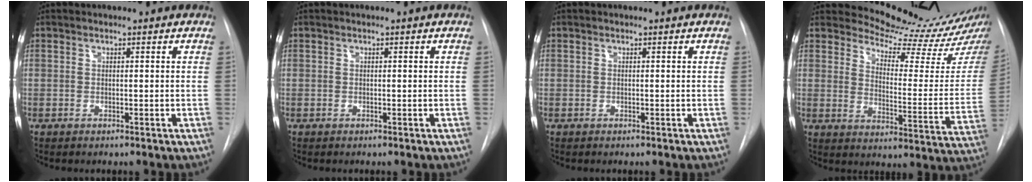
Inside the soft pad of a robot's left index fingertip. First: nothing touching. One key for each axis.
{"total": 0.0}
{"total": 0.0}
{"total": 14.3, "fx": 13.9, "fy": -1.0, "fz": 3.1, "tx": -0.045, "ty": -0.117, "tz": 0.174}